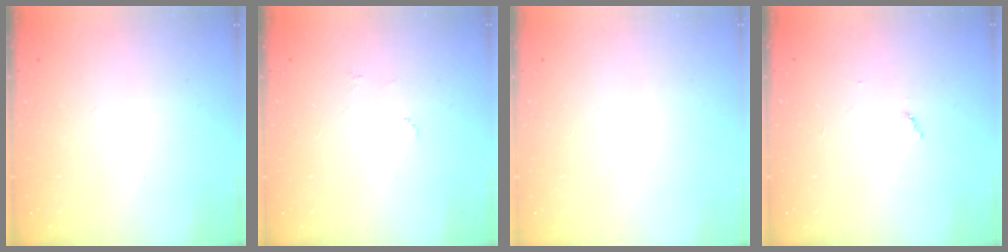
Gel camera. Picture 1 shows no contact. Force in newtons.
{"total": 3.4, "press": 3.4, "slide": 0.4}
{"total": 0.0}
{"total": 3.6, "press": 3.6, "slide": 0.4}